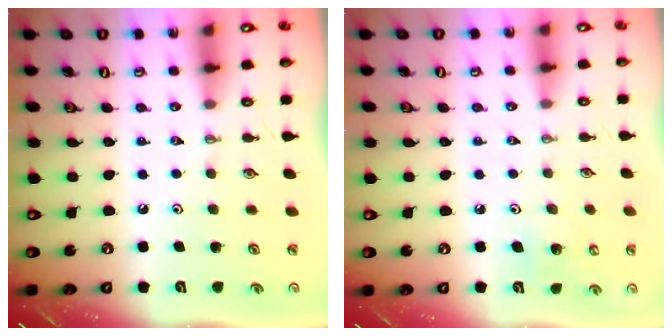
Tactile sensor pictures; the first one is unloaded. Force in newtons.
{"total": 6.5, "press": 6.2, "slide": 1.9}